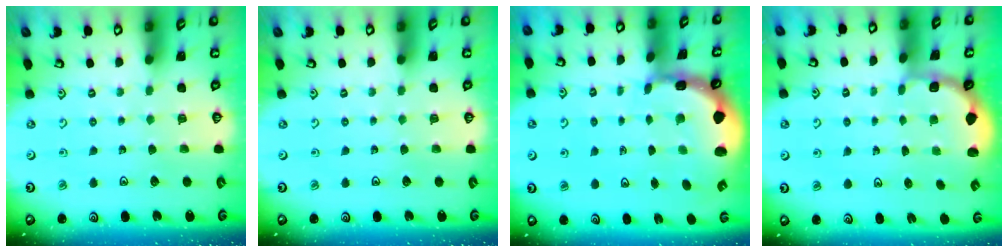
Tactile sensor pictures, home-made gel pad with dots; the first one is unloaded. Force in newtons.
{"total": 0.0}
{"total": 2.5, "press": 2.4, "slide": 0.9}
{"total": 1.8, "press": 1.6, "slide": 0.7}